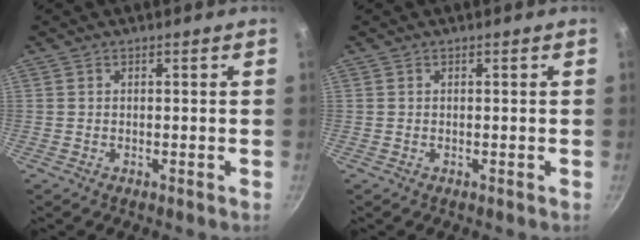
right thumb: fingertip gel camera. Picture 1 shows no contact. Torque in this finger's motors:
{"motor_torque": [-0.01, -0.18, 0.01, 0.40, 0.08]}